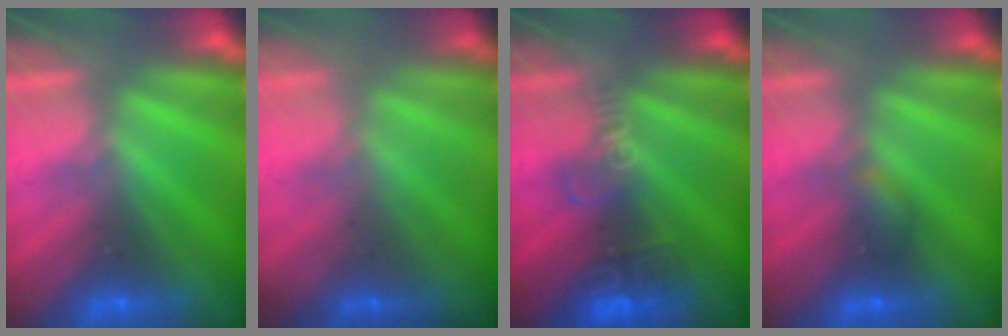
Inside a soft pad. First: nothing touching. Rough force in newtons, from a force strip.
{"total": 1.8}
{"total": 2.7}
{"total": 2.2}